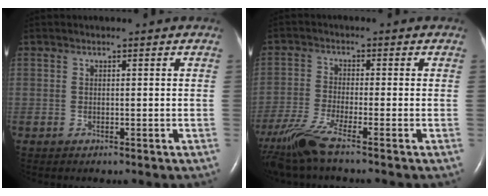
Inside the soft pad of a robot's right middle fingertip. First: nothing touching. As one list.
[{"total": 7.8, "force": [-5.9, -0.6, 5.0], "torque": [-0.111, -0.026, -0.115]}]